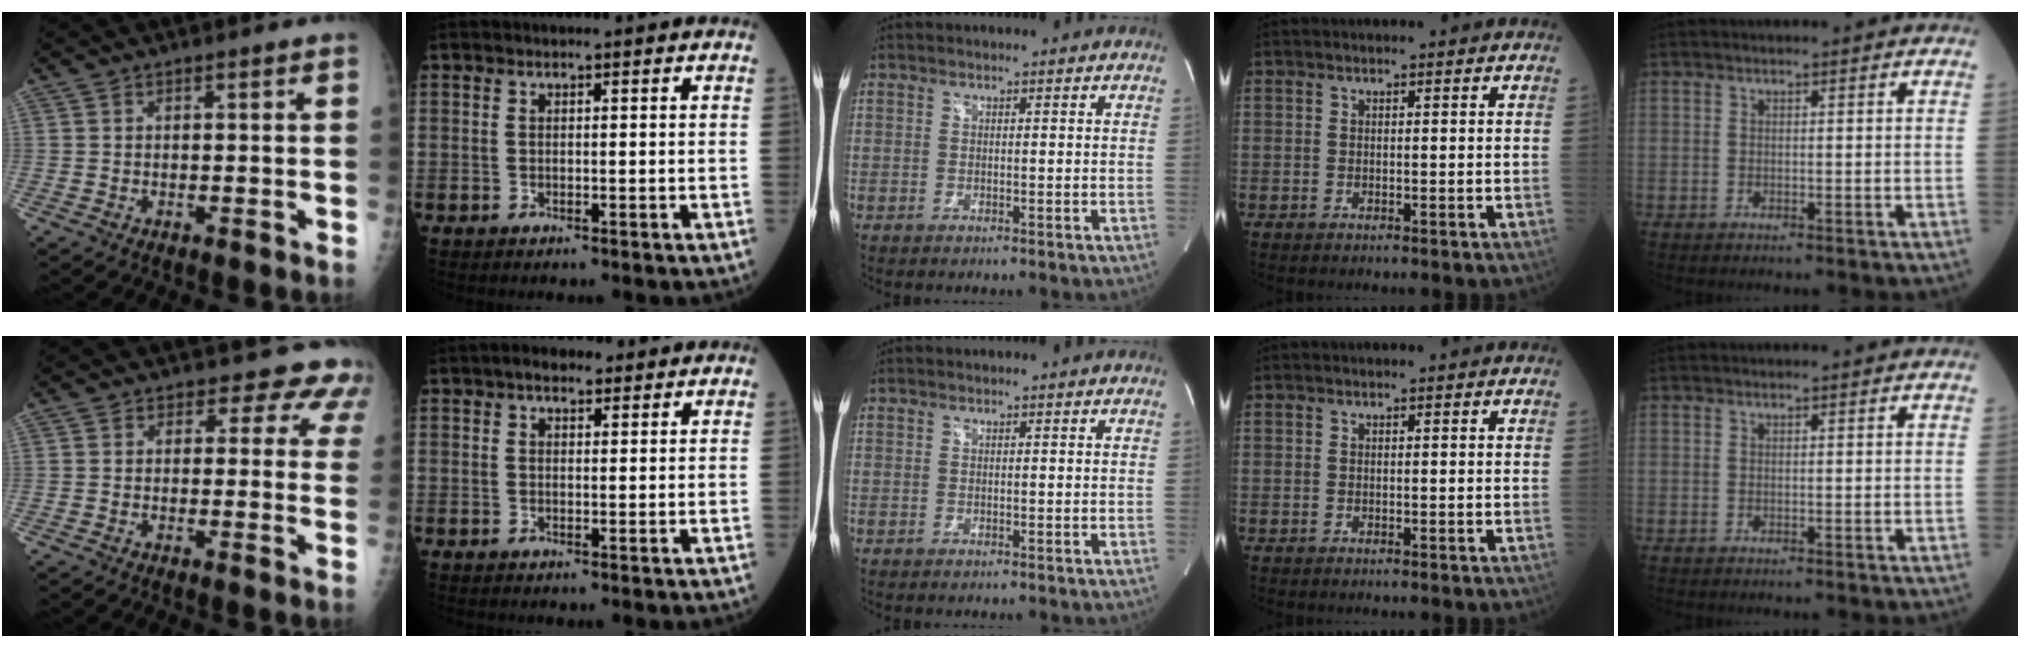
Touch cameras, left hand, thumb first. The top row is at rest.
{"thumb": {"total": 7.3, "force": [6.0, 4.0, 0.7], "torque": [0.041, -0.025, 0.044]}, "index": {"total": 3.4, "force": [2.3, 1.6, 1.9], "torque": [-0.033, 0.016, 0.034]}}